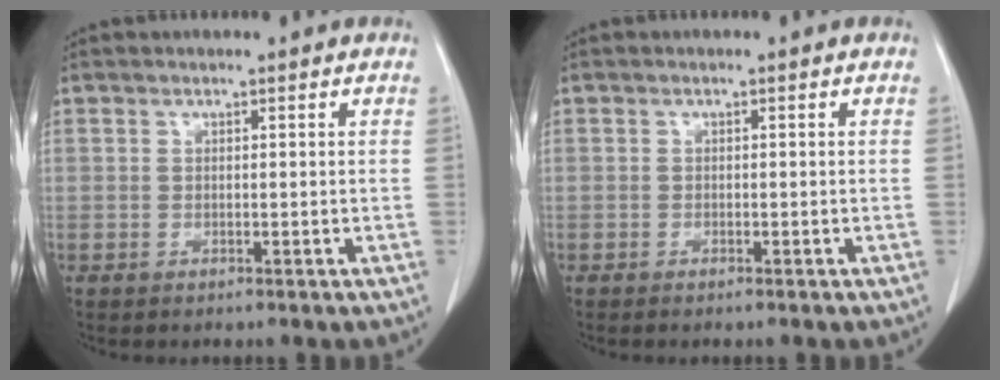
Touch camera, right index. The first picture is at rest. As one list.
[{"total": 0.7, "force": [-0.6, 0.0, 0.4], "torque": [-0.013, -0.002, -0.008]}]